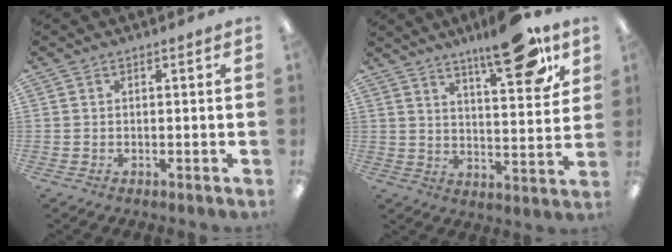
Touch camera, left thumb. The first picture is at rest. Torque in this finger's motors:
{"motor_torque": [-0.04, 0.32, -0.09, 0.08, 0.07]}